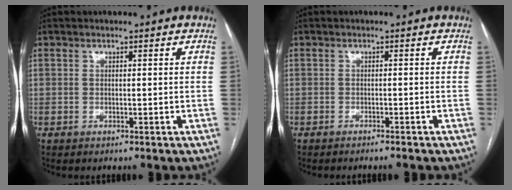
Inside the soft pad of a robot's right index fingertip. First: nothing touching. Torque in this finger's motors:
{"motor_torque": [-0.28, 0.22, -0.04, -0.04]}